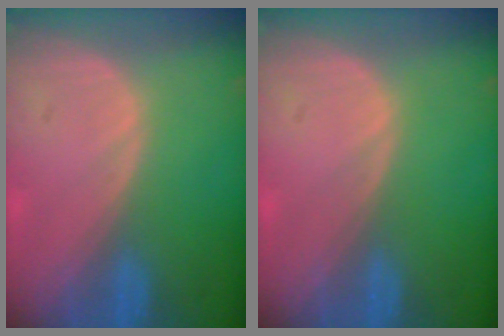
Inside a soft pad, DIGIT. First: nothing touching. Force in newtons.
{"total": 0.0}